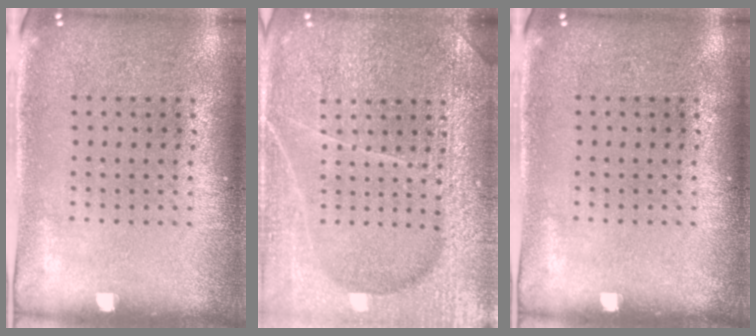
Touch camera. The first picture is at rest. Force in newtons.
{"total": 6.2, "press": 6.2, "slide": 0.7}
{"total": 0.0}